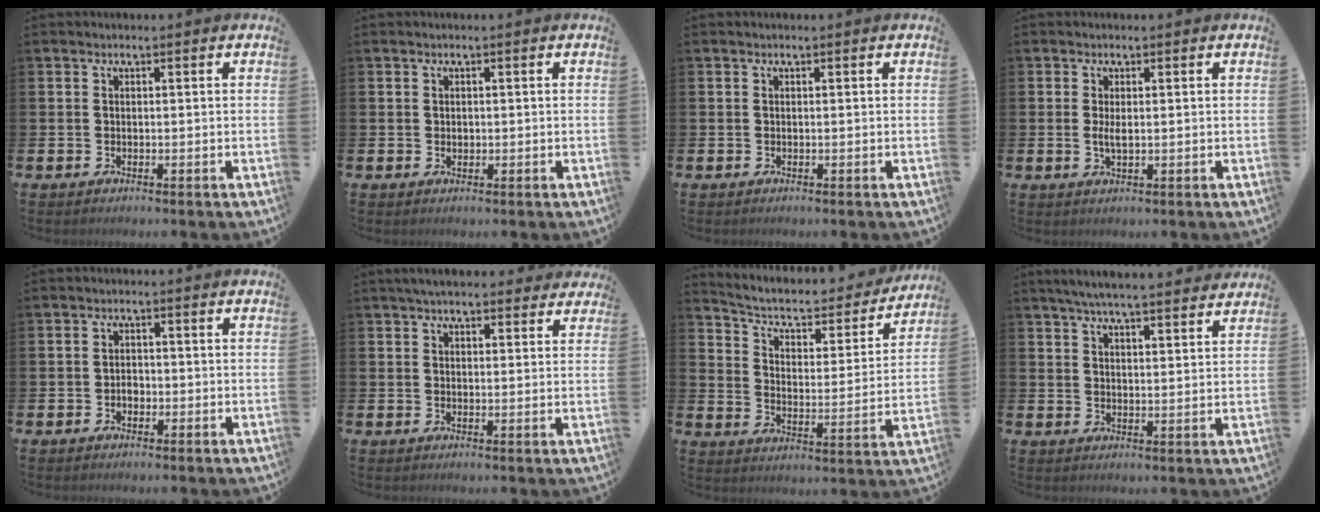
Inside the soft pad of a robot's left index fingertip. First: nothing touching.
{"total": 0.8, "force": [0.4, 0.6, 0.2], "torque": [0.007, -0.001, 0.003]}
{"total": 0.0}
{"total": 1.8, "force": [0.2, 0.6, 1.7], "torque": [-0.019, -0.004, -0.001]}
{"total": 1.6, "force": [-0.5, 1.2, 0.9], "torque": [-0.004, -0.001, -0.014]}
{"total": 3.9, "force": [3.5, 1.0, 1.3], "torque": [-0.030, -0.008, 0.065]}
{"total": 6.0, "force": [5.2, 2.1, 2.1], "torque": [-0.063, -0.041, 0.080]}
{"total": 5.6, "force": [5.4, 0.0, 1.5], "torque": [-0.035, -0.026, 0.096]}